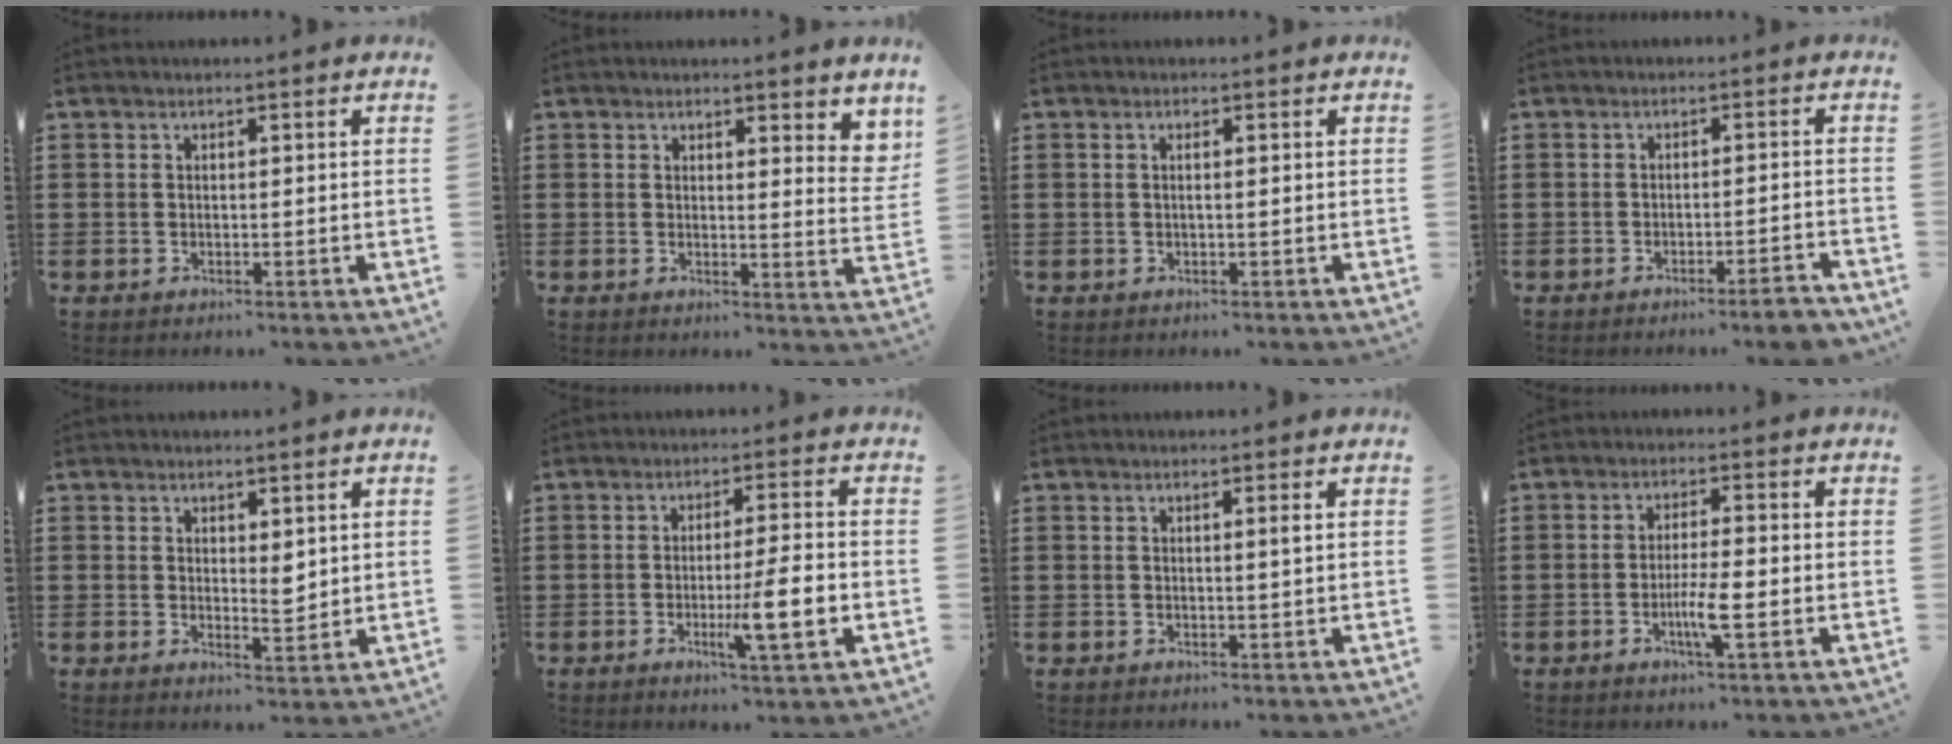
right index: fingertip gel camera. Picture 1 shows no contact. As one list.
[{"total": 2.7, "force": [2.4, 0.7, 1.2], "torque": [-0.016, -0.004, 0.041]}, {"total": 0.6, "force": [0.0, 0.0, 0.6], "torque": [-0.012, -0.003, 0.001]}, {"total": 3.3, "force": [-2.7, -0.1, 1.8], "torque": [-0.030, -0.006, -0.051]}, {"total": 2.6, "force": [1.4, 1.3, 1.8], "torque": [-0.020, -0.004, 0.023]}, {"total": 8.1, "force": [-2.1, 0.7, 7.8], "torque": [-0.129, -0.012, -0.034]}, {"total": 1.0, "force": [0.3, -0.2, 0.9], "torque": [-0.016, -0.003, 0.004]}, {"total": 5.0, "force": [-1.5, 0.6, 4.8], "torque": [-0.087, -0.006, -0.029]}]